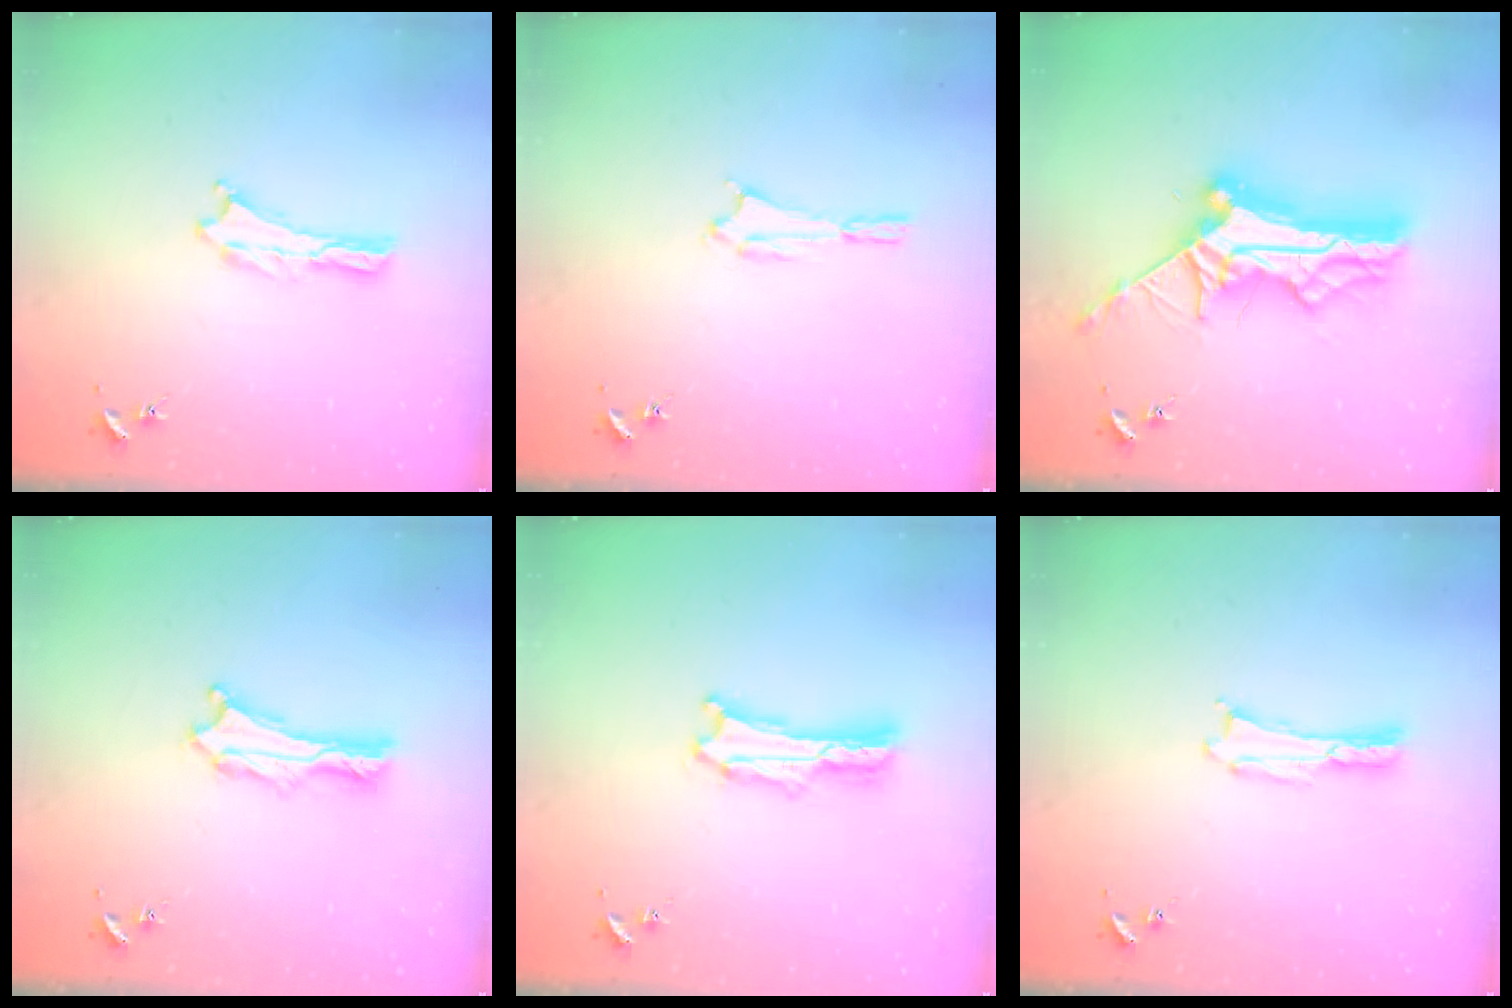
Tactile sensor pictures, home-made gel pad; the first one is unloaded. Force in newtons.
{"total": 1.6, "press": 1.6, "slide": 0.1}
{"total": 12.0, "press": 12.0, "slide": 1.2}
{"total": 1.1, "press": 1.1, "slide": 0.2}
{"total": 1.4, "press": 1.3, "slide": 0.2}
{"total": 0.0}